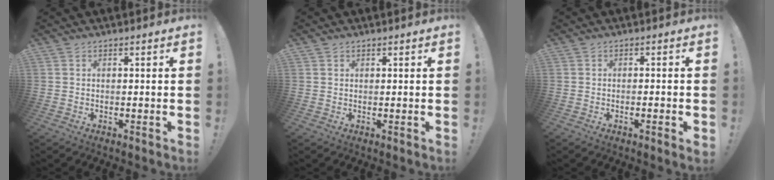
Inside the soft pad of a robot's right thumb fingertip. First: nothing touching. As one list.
[{"total": 0.7, "force": [0.6, 0.4, 0.0], "torque": [0.009, -0.005, 0.010]}, {"total": 2.0, "force": [-1.1, -0.2, 1.6], "torque": [-0.029, 0.001, -0.018]}]